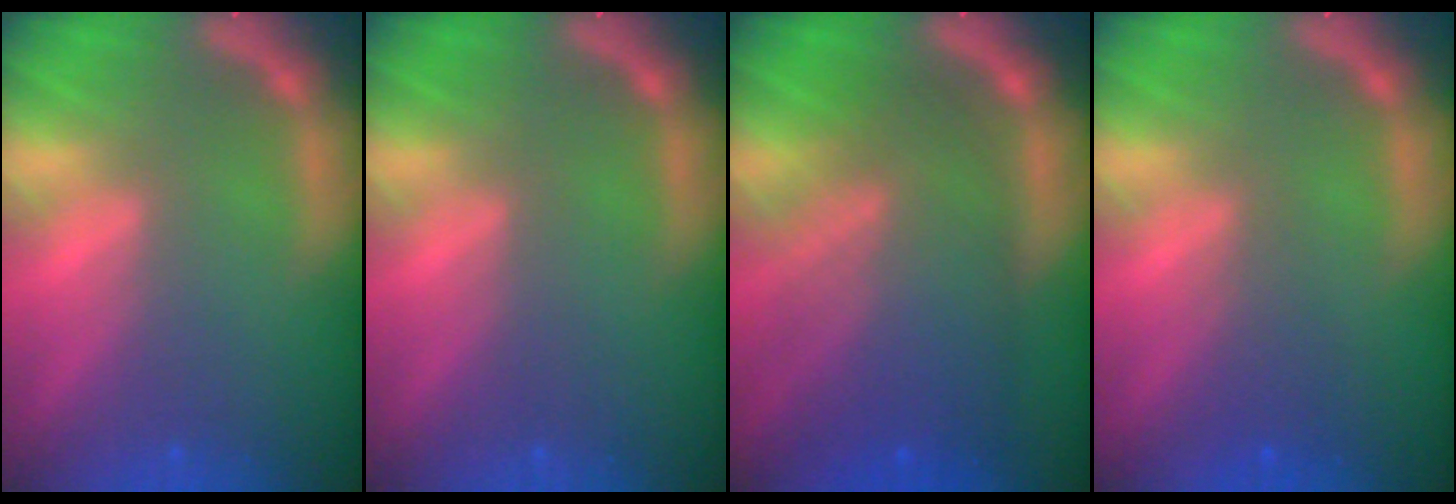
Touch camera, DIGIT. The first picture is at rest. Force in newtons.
{"total": 0.0}
{"total": 9.5}
{"total": 2.0}